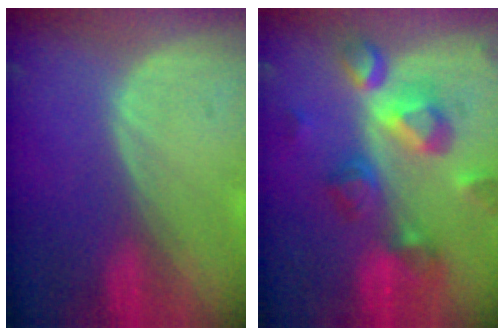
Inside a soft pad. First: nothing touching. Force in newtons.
{"total": 10.4, "press": 9.3, "slide": 4.7}